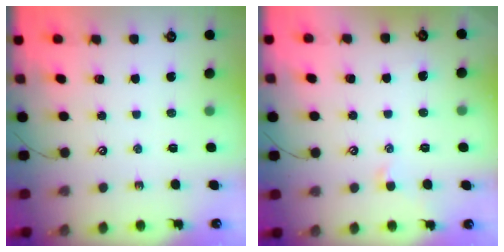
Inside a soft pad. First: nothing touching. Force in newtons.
{"total": 0.8, "press": 0.6, "slide": 0.5}